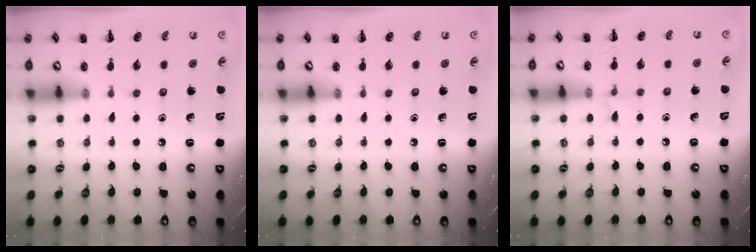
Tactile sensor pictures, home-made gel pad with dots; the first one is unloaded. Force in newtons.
{"total": 0.0}
{"total": 4.0, "press": 3.8, "slide": 1.3}